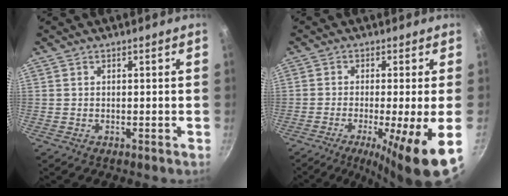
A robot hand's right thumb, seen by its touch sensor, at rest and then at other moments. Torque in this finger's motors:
{"motor_torque": [0.82, 1.57, 0.15, -0.07, 0.11]}